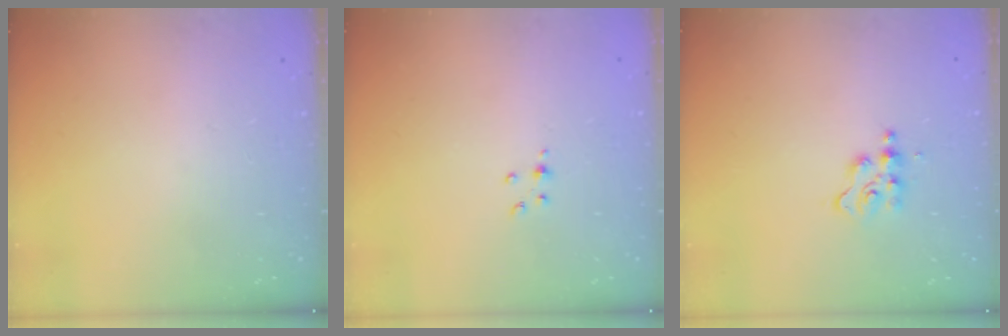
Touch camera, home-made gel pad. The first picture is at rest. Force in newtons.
{"total": 2.4, "press": 2.4, "slide": 0.3}
{"total": 2.1, "press": 2.0, "slide": 0.4}